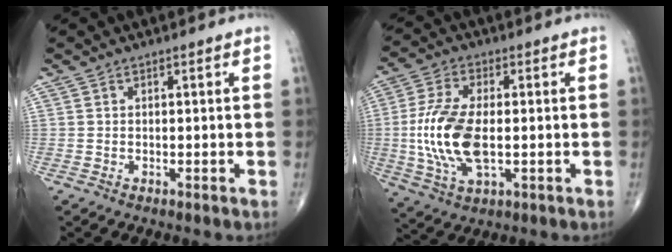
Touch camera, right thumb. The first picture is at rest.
{"total": 13.7, "force": [-1.0, 6.6, 12.0], "torque": [-0.257, -0.001, -0.018]}